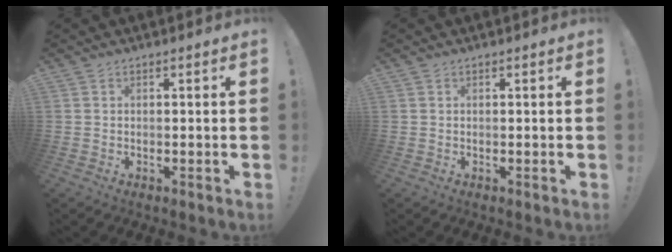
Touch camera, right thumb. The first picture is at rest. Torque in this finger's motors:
{"motor_torque": [-0.11, 0.16, -0.11, 0.08, 0.00]}